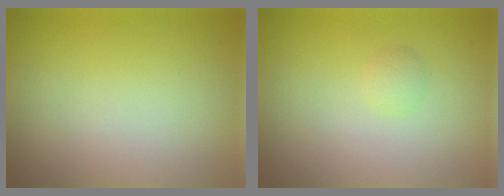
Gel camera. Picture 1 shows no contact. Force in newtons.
{"total": 0.8, "press": 0.8, "slide": 0.0}